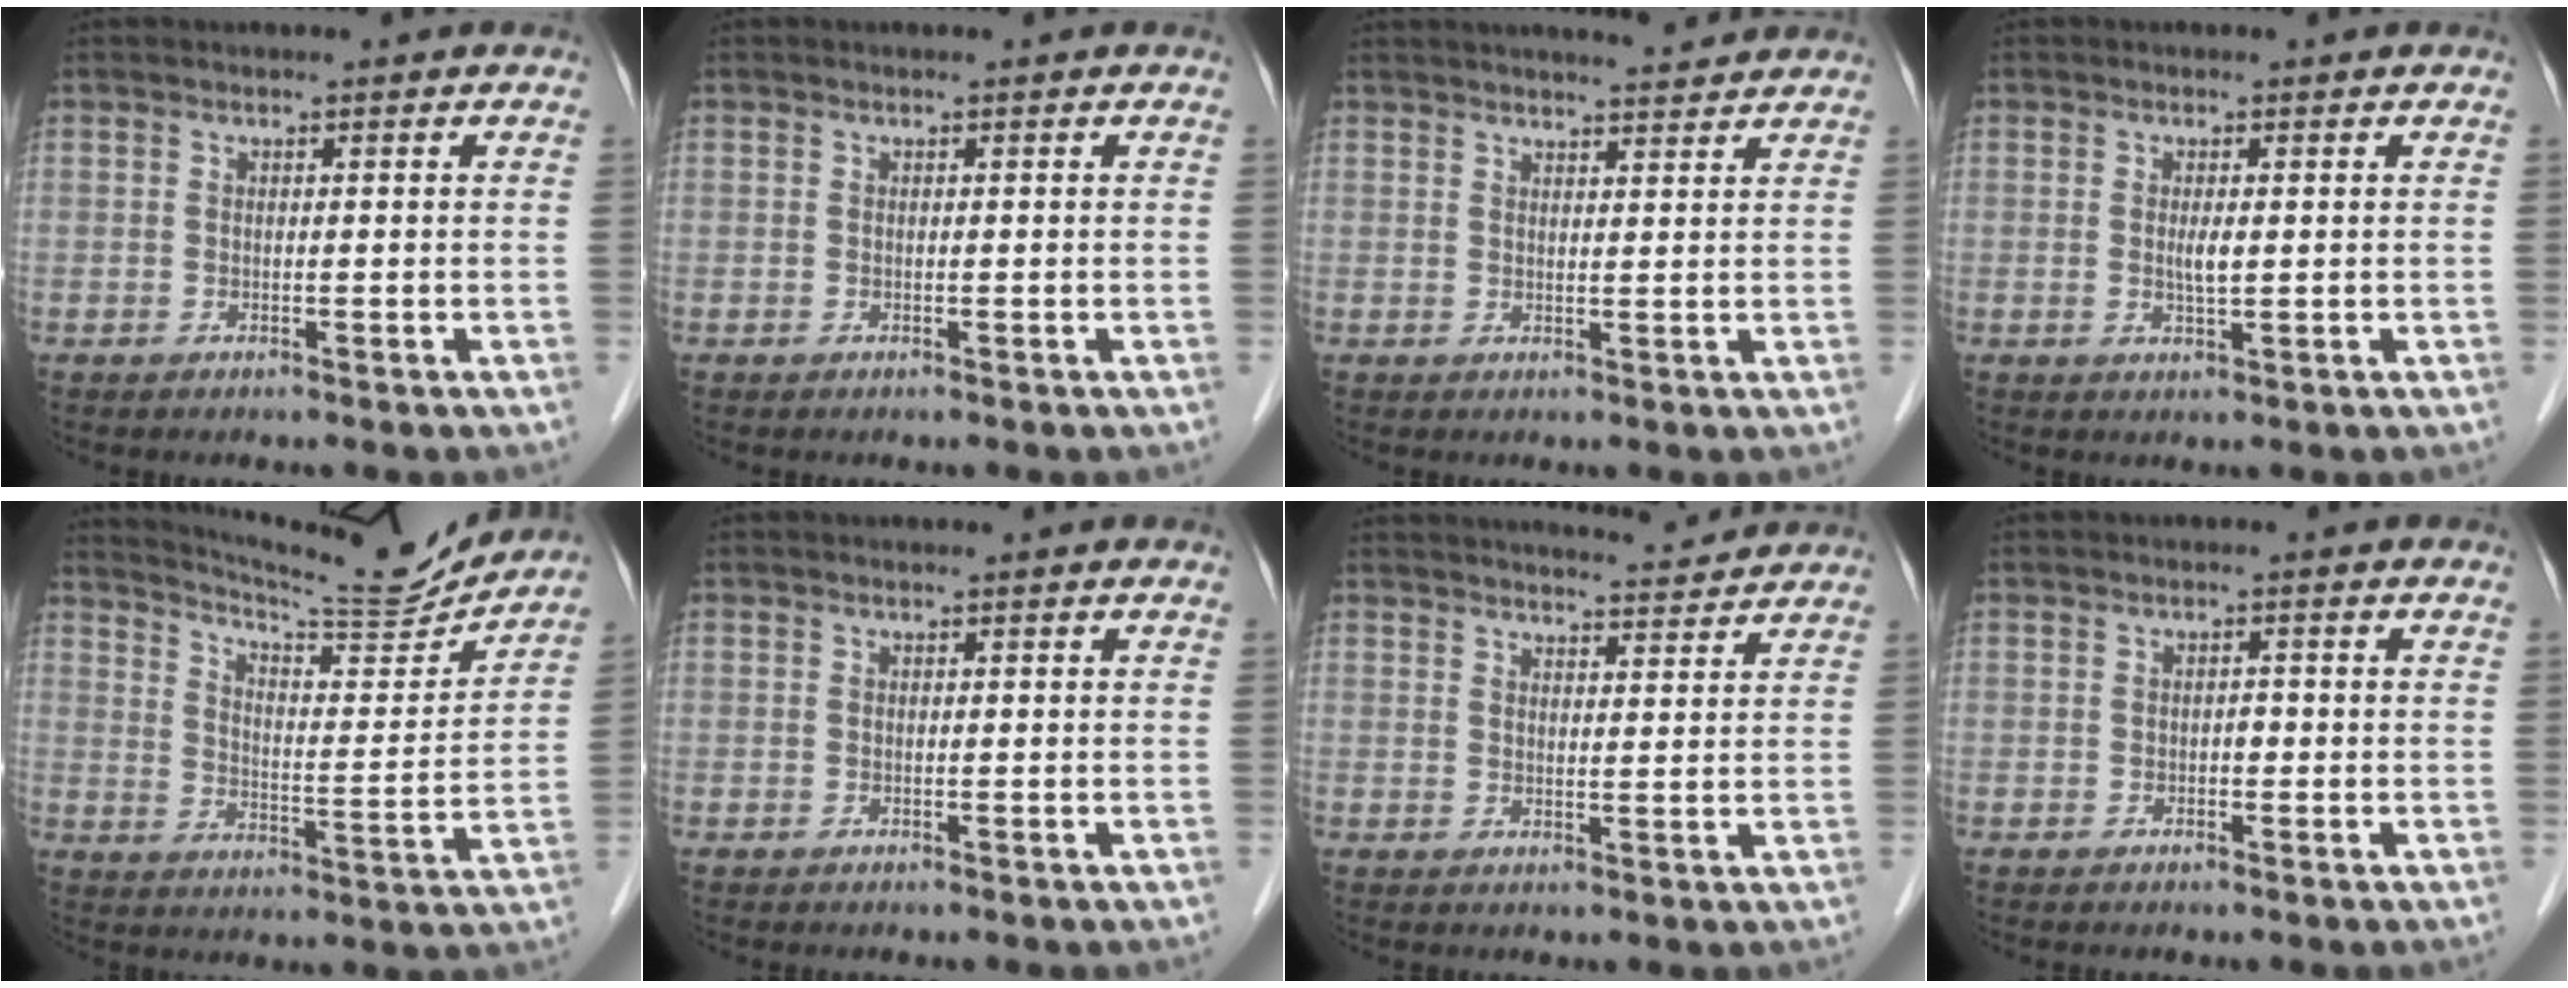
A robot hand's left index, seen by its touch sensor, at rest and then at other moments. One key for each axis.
{"total": 0.0}
{"total": 6.3, "fx": 5.9, "fy": 0.4, "fz": 2.2, "tx": -0.035, "ty": 0.016, "tz": 0.076}
{"total": 1.9, "fx": 0.2, "fy": 0.3, "fz": 1.9, "tx": -0.038, "ty": -0.002, "tz": 0.004}
{"total": 15.9, "fx": 15.3, "fy": -0.1, "fz": 4.1, "tx": -0.079, "ty": -0.039, "tz": 0.221}
{"total": 0.0}
{"total": 7.9, "fx": 7.7, "fy": 0.4, "fz": 1.8, "tx": -0.028, "ty": 0.008, "tz": 0.099}
{"total": 0.9, "fx": -0.3, "fy": 0.5, "fz": 0.7, "tx": -0.007, "ty": 0.004, "tz": -0.006}